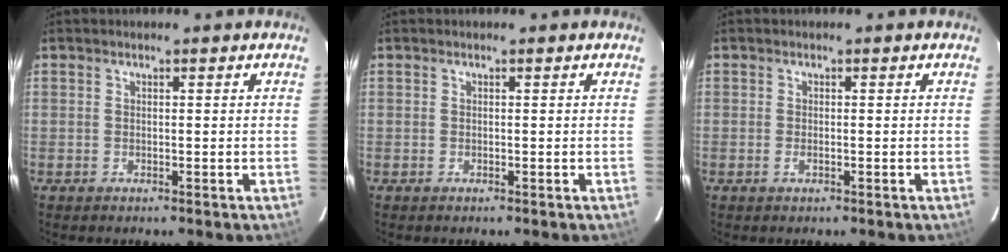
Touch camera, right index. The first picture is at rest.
{"total": 0.0}
{"total": 0.9, "force": [-0.4, 0.4, 0.7], "torque": [-0.016, 0.000, -0.007]}